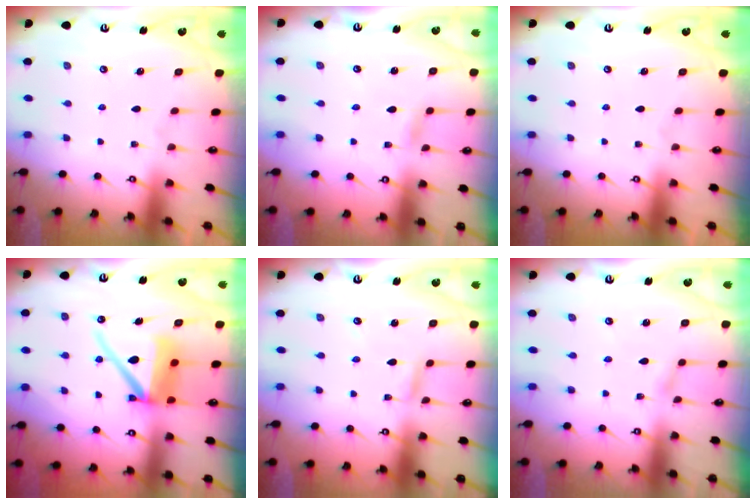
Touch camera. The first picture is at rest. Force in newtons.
{"total": 3.2, "press": 3.1, "slide": 0.3}
{"total": 0.0}
{"total": 11.1, "press": 11.0, "slide": 1.5}
{"total": 2.6, "press": 2.6, "slide": 0.1}
{"total": 1.9, "press": 1.9, "slide": 0.2}